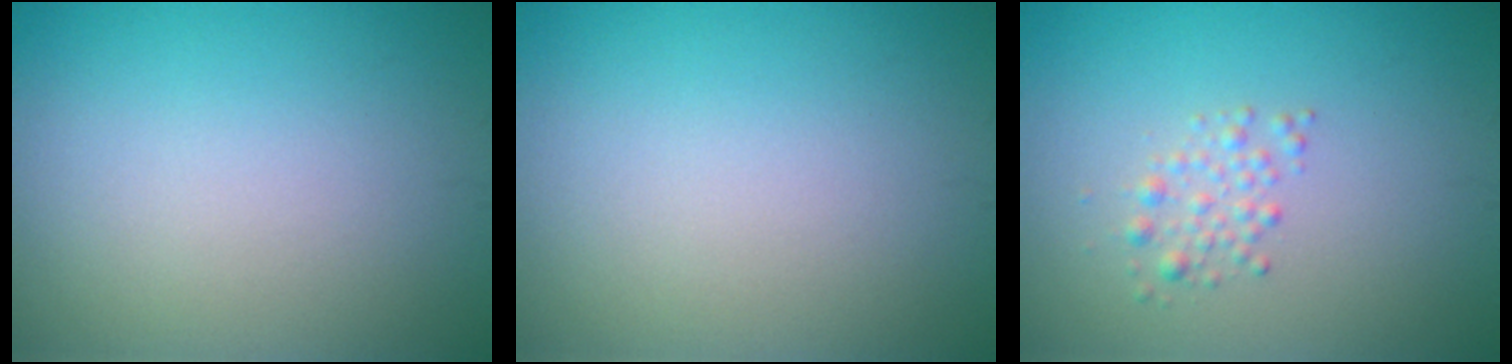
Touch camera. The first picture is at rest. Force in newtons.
{"total": 0.0}
{"total": 1.5, "press": 1.5, "slide": 0.0}